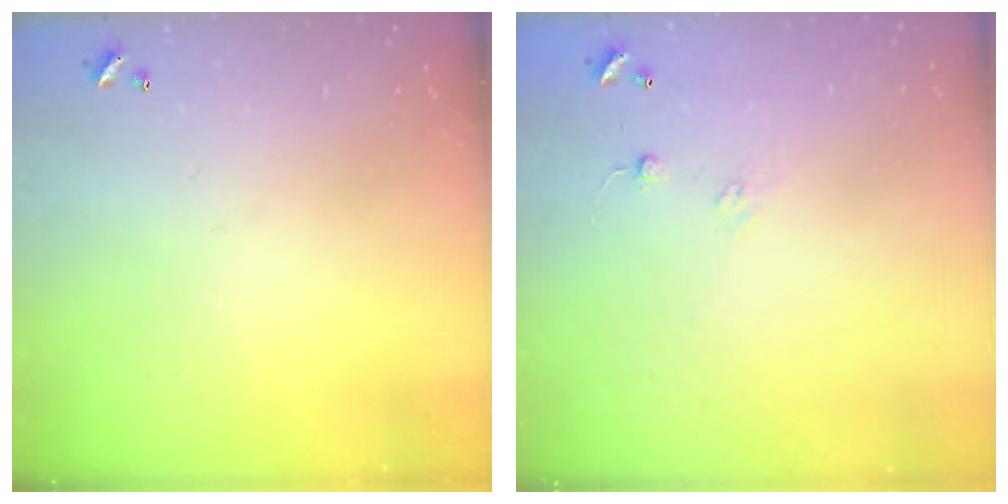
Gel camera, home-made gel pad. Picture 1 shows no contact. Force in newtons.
{"total": 6.7, "press": 6.6, "slide": 0.6}